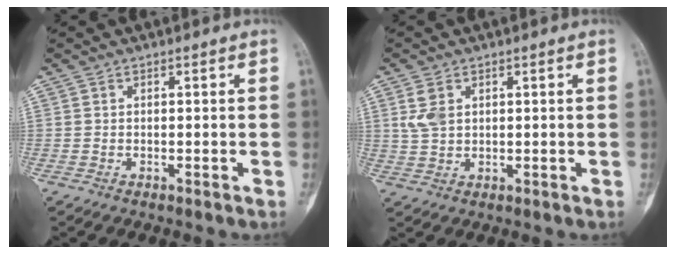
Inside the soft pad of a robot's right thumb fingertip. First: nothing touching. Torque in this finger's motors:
{"motor_torque": [-0.09, 0.13, 0.28, 0.04, 0.08]}